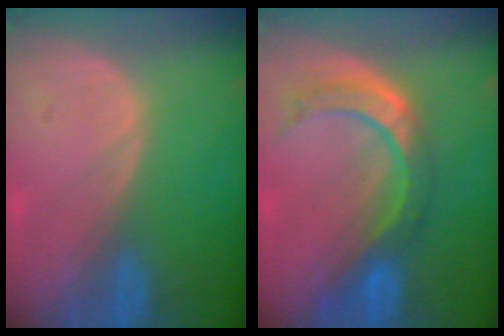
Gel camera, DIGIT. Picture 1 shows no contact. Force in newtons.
{"total": 8.2, "press": 7.2, "slide": 3.9}